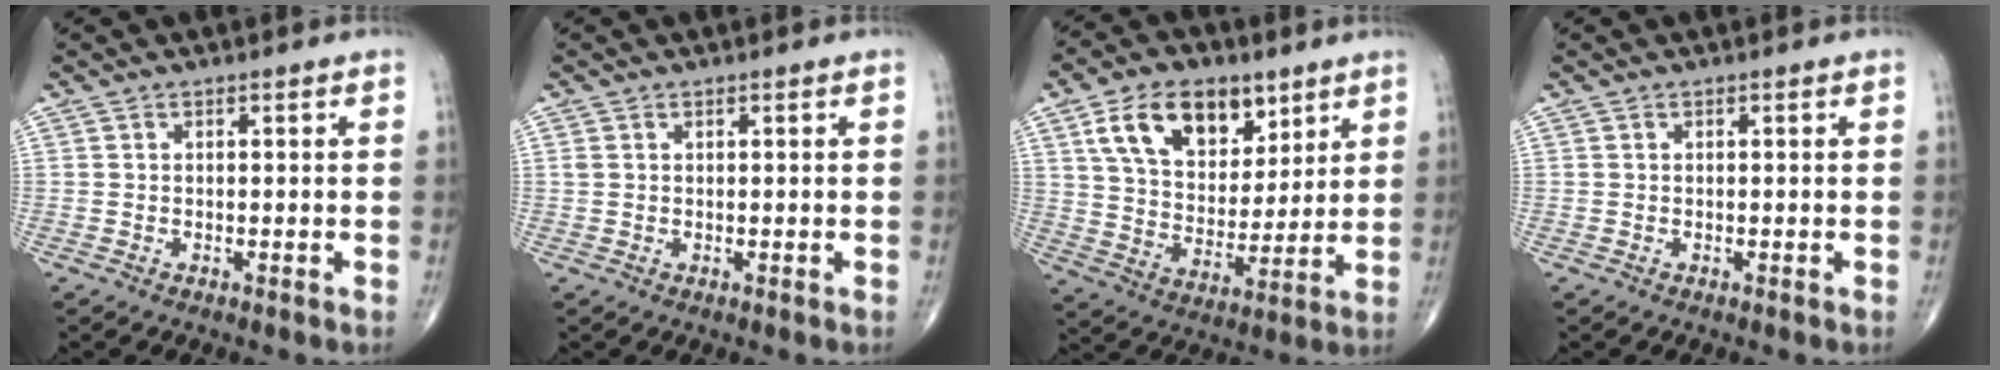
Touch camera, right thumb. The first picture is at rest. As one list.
[{"total": 0.8, "force": [0.4, 0.5, 0.5], "torque": [-0.009, 0.006, 0.009]}, {"total": 16.4, "force": [8.2, 10.2, 9.9], "torque": [-0.129, -0.031, 0.151]}, {"total": 0.0}]